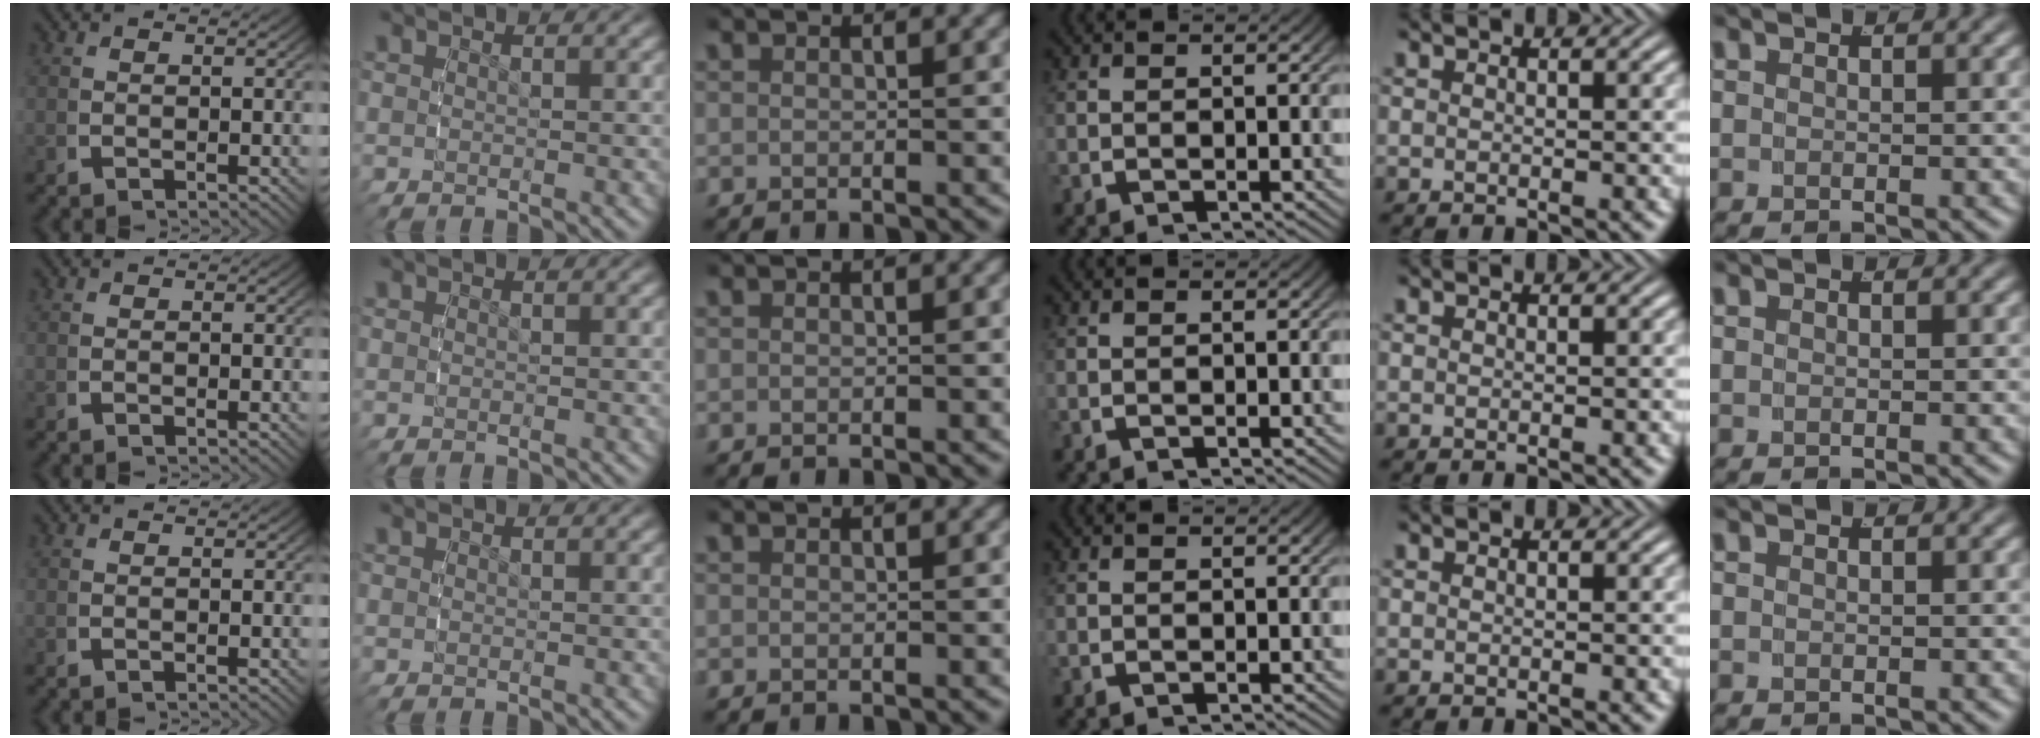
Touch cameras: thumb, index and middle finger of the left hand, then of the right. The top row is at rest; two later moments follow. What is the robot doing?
{"motion": "reach", "object": "scarf"}